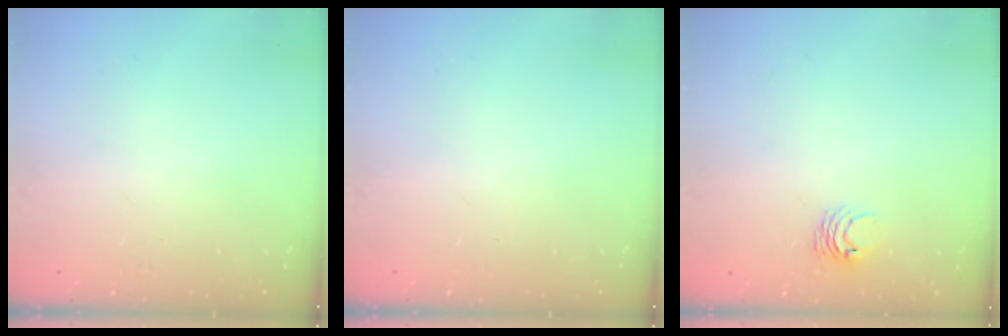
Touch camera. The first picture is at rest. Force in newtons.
{"total": 0.0}
{"total": 3.9, "press": 3.9, "slide": 0.3}